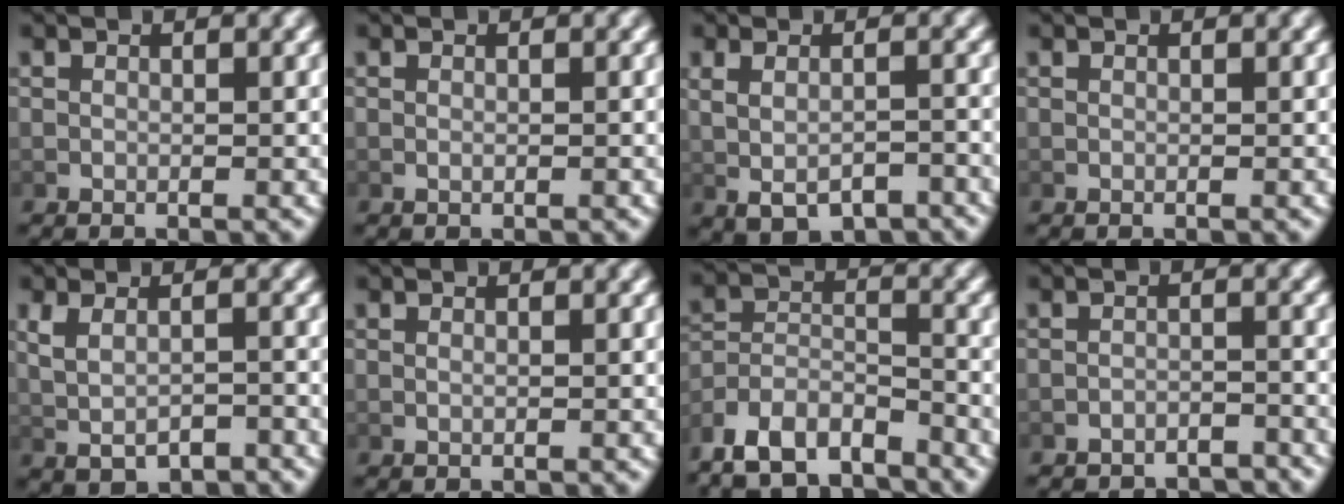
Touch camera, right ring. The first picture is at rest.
{"total": 0.0}
{"total": 3.5, "force": [-1.2, 2.2, 2.5], "torque": [-0.047, -0.010, -0.008]}
{"total": 0.0}
{"total": 2.7, "force": [-0.5, 1.7, 2.1], "torque": [-0.035, -0.002, 0.001]}
{"total": 0.0}
{"total": 8.5, "force": [-5.9, 5.4, 2.9], "torque": [-0.091, -0.043, -0.092]}
{"total": 3.9, "force": [-3.8, 0.5, 0.0], "torque": [0.004, -0.006, -0.065]}